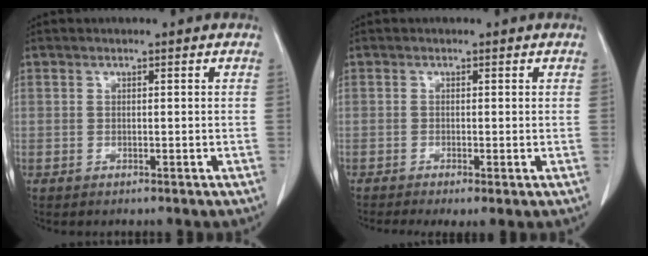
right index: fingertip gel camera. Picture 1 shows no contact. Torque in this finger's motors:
{"motor_torque": [0.81, -0.78, 0.09, 0.06]}